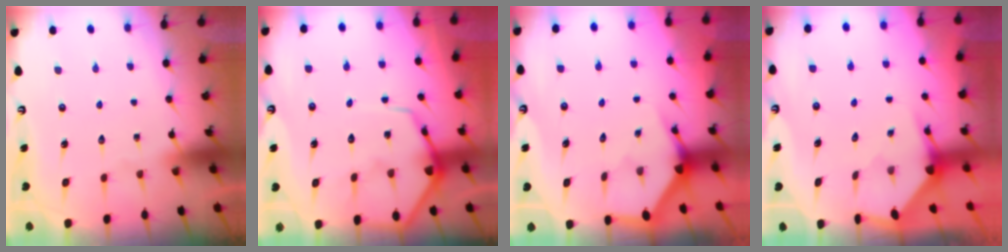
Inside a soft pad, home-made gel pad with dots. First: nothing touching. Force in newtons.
{"total": 8.5, "press": 8.5, "slide": 0.8}
{"total": 3.4, "press": 3.4, "slide": 0.2}
{"total": 3.2, "press": 3.2, "slide": 0.3}